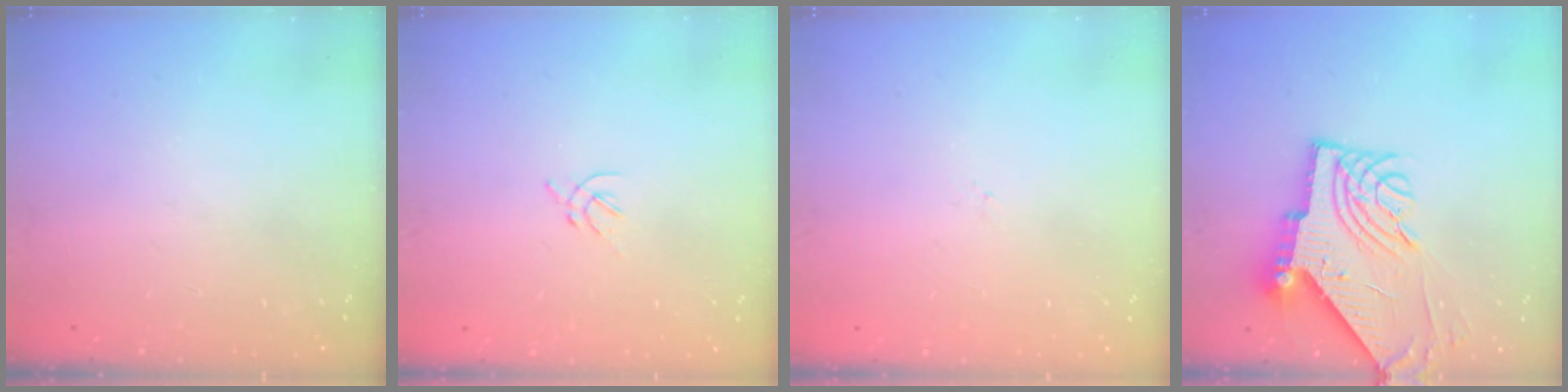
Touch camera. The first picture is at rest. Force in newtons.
{"total": 1.7, "press": 1.6, "slide": 0.6}
{"total": 0.0}
{"total": 13.6, "press": 13.5, "slide": 1.3}